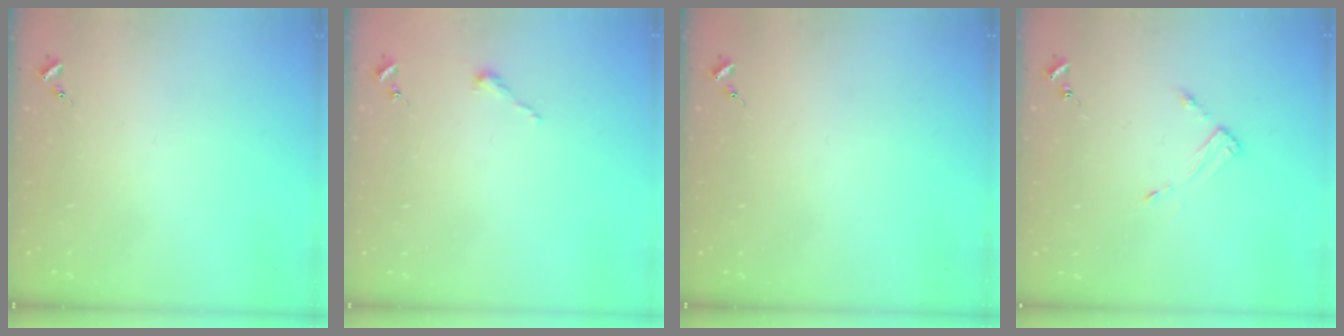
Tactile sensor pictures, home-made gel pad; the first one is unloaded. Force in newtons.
{"total": 2.5, "press": 2.5, "slide": 0.2}
{"total": 0.0}
{"total": 3.4, "press": 3.4, "slide": 0.4}